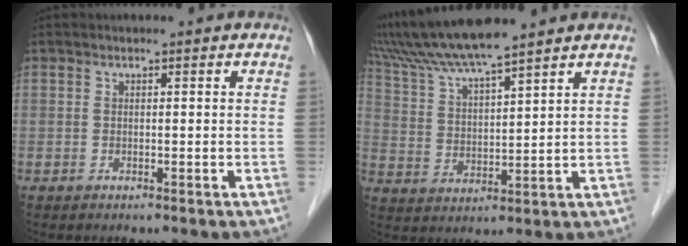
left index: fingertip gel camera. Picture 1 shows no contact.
{"total": 9.7, "force": [8.2, -1.0, 5.0], "torque": [-0.102, 0.017, 0.159]}